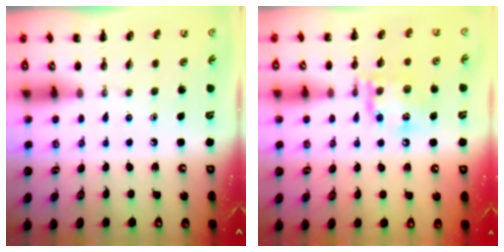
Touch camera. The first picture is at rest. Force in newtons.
{"total": 15.4, "press": 15.3, "slide": 2.0}